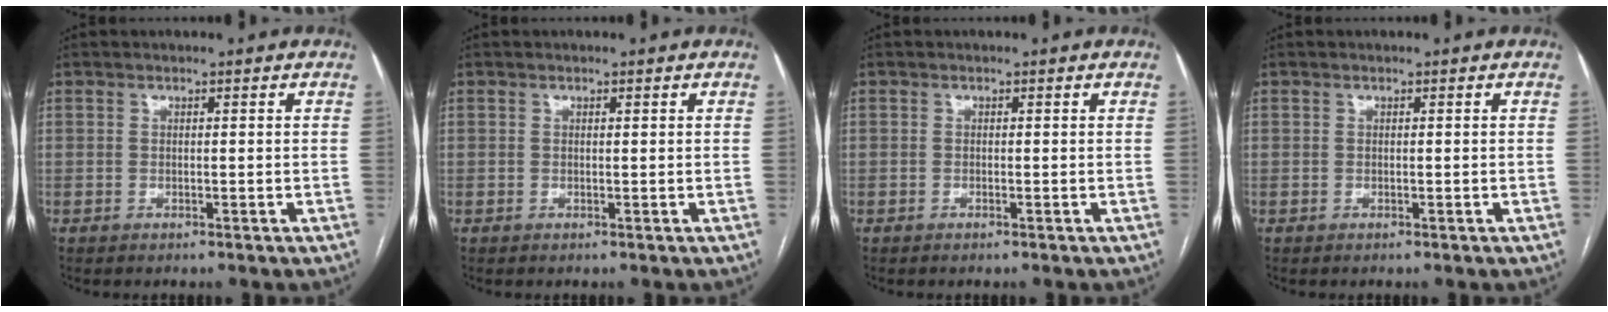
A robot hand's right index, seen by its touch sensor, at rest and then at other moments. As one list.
[{"total": 0.0}, {"total": 0.0}, {"total": 0.0}]